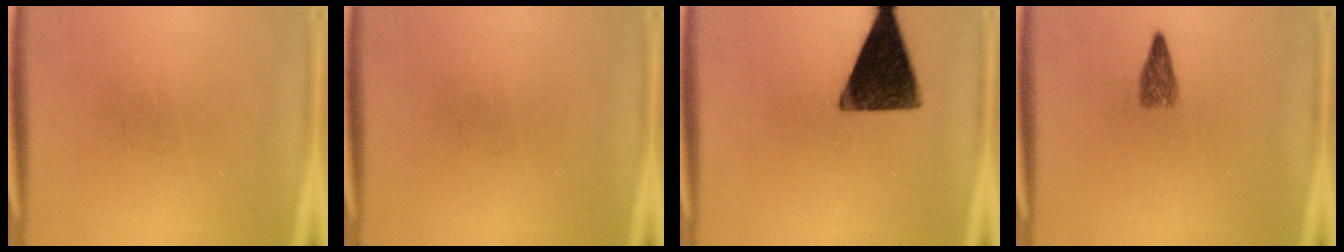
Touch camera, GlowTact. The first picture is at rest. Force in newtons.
{"total": 0.0}
{"total": 14.1}
{"total": 2.3}